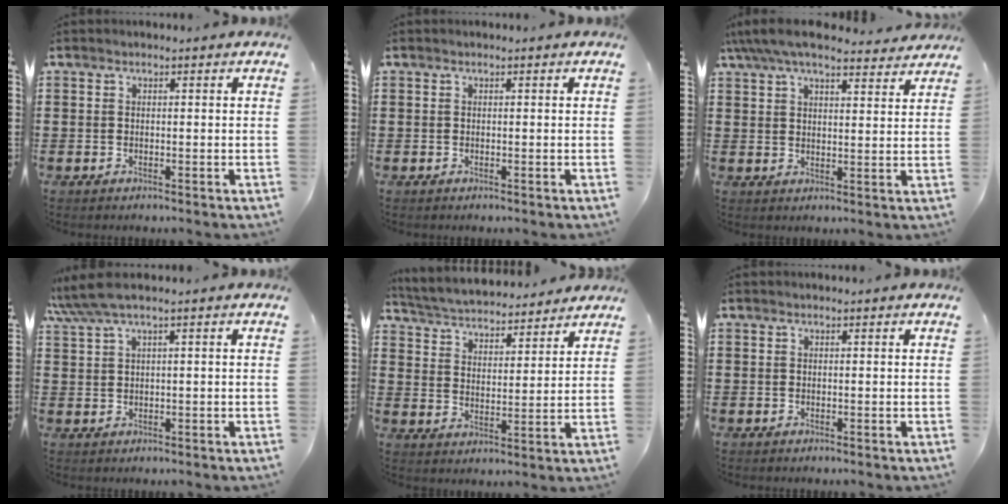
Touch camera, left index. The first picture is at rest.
{"total": 0.0}
{"total": 7.1, "force": [6.1, 1.3, 3.3], "torque": [-0.081, -0.016, 0.112]}
{"total": 3.0, "force": [1.5, 0.2, 2.6], "torque": [-0.061, -0.002, 0.024]}
{"total": 4.4, "force": [4.4, 0.0, 0.3], "torque": [-0.031, -0.033, 0.072]}
{"total": 0.0}